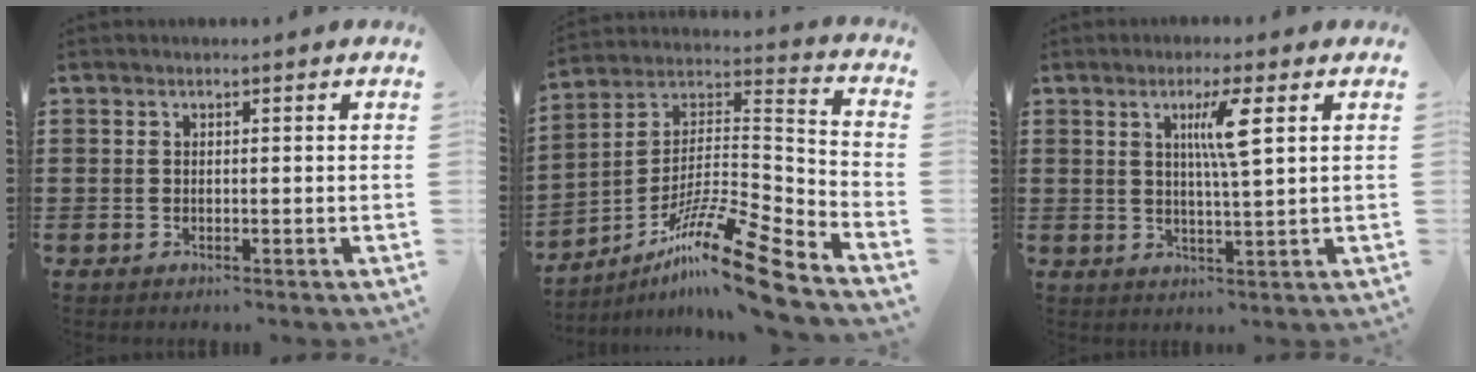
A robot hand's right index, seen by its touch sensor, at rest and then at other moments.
{"total": 15.3, "force": [-11.3, 1.3, 10.2], "torque": [-0.171, 0.028, -0.206]}
{"total": 5.4, "force": [1.9, 0.1, 5.1], "torque": [-0.104, 0.003, 0.027]}